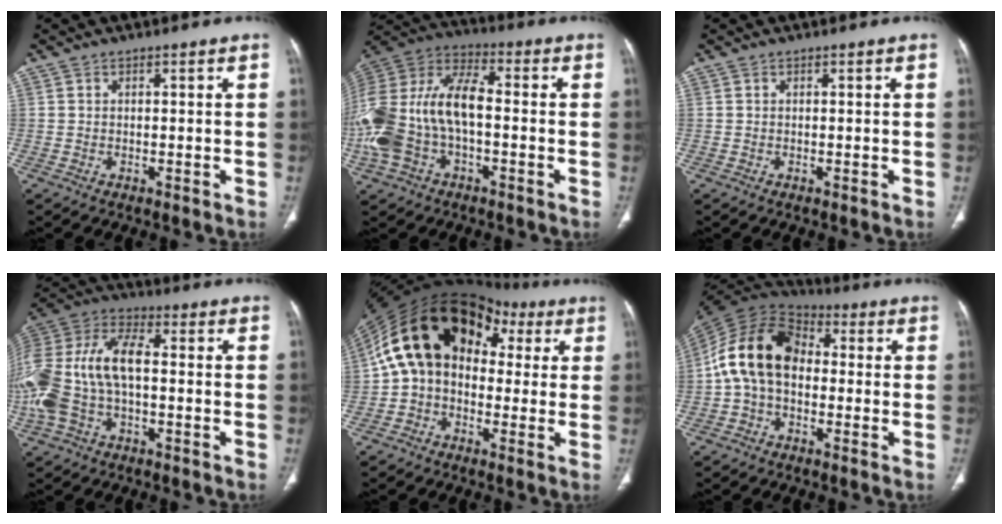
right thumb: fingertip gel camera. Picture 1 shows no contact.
{"total": 22.9, "force": [-2.9, 13.5, 18.3], "torque": [-0.423, 0.037, -0.051]}
{"total": 0.0}
{"total": 21.2, "force": [-1.4, 12.1, 17.3], "torque": [-0.415, 0.034, -0.024]}
{"total": 18.9, "force": [3.4, 13.4, 13.0], "torque": [-0.195, 0.054, 0.042]}
{"total": 14.6, "force": [-0.5, 9.9, 10.7], "torque": [-0.189, 0.035, -0.022]}